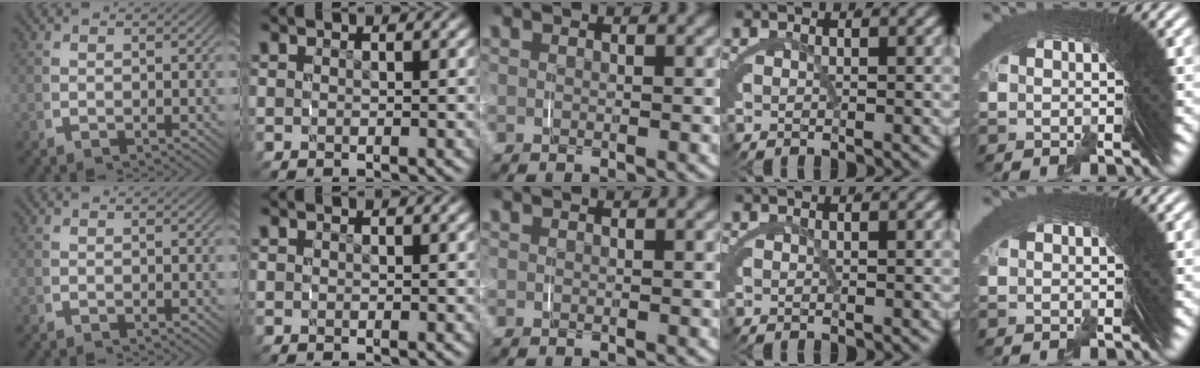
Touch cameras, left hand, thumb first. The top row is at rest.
{}